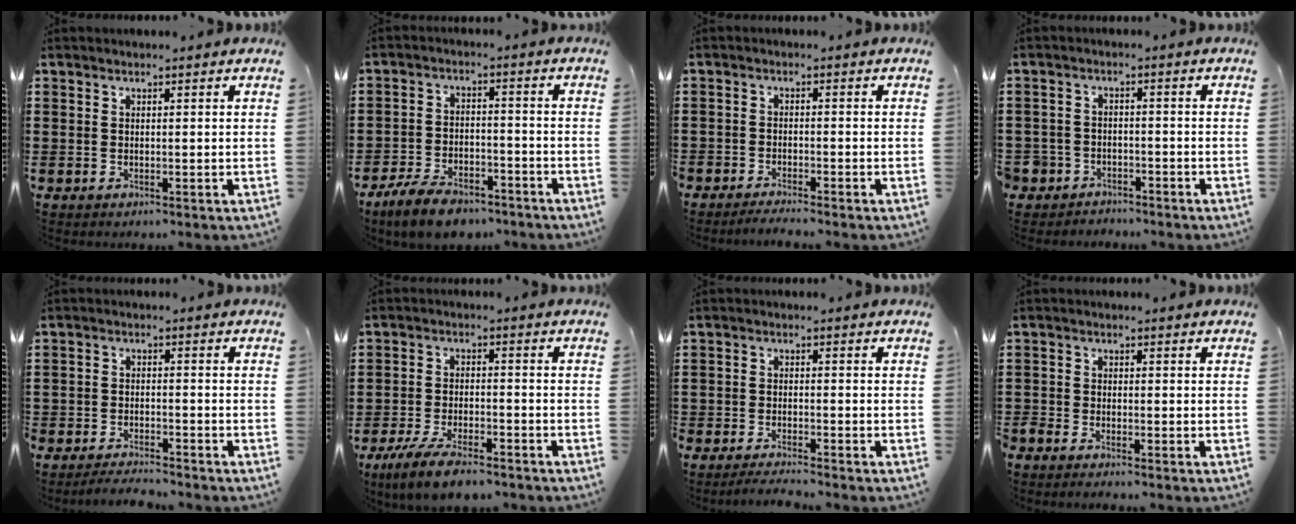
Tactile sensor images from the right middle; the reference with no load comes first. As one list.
[{"total": 6.7, "force": [-5.6, 2.1, 2.9], "torque": [-0.062, 0.009, -0.108]}, {"total": 2.1, "force": [-2.1, 0.0, 0.0], "torque": [-0.006, 0.001, -0.044]}, {"total": 3.3, "force": [-3.0, 1.3, -0.1], "torque": [-0.012, -0.002, -0.068]}, {"total": 3.4, "force": [-3.4, 0.3, 0.0], "torque": [-0.006, 0.002, -0.073]}, {"total": 5.9, "force": [-4.9, 1.1, 3.1], "torque": [-0.070, -0.004, -0.093]}, {"total": 2.6, "force": [-2.6, 0.0, 0.3], "torque": [-0.007, 0.002, -0.054]}, {"total": 1.9, "force": [-1.9, 0.2, 0.1], "torque": [-0.007, 0.000, -0.039]}]